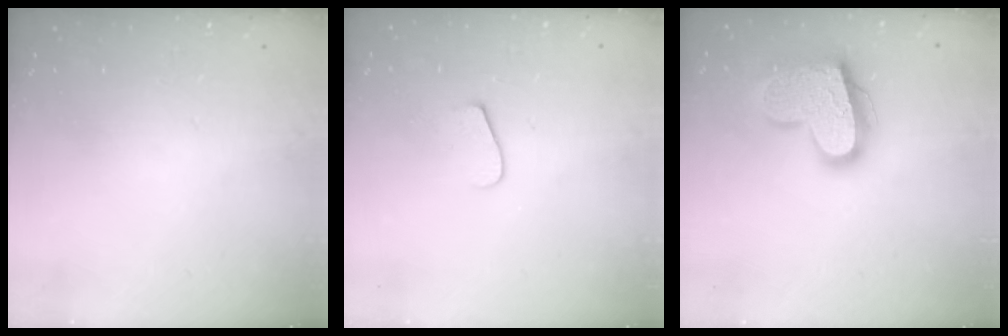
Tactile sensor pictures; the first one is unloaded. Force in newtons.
{"total": 5.8, "press": 5.8, "slide": 0.7}
{"total": 20.2, "press": 20.2, "slide": 1.5}